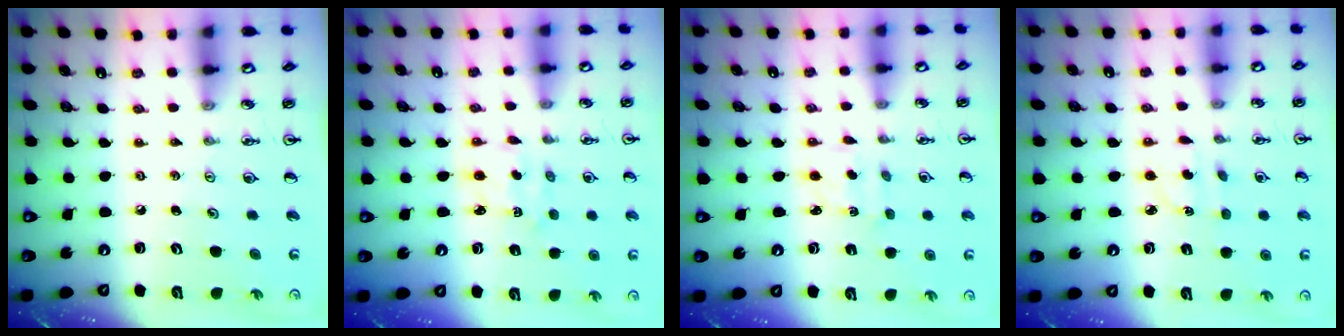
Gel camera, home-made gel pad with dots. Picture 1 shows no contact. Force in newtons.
{"total": 2.0, "press": 1.9, "slide": 0.5}
{"total": 2.0, "press": 1.9, "slide": 0.7}
{"total": 3.3, "press": 3.2, "slide": 0.8}